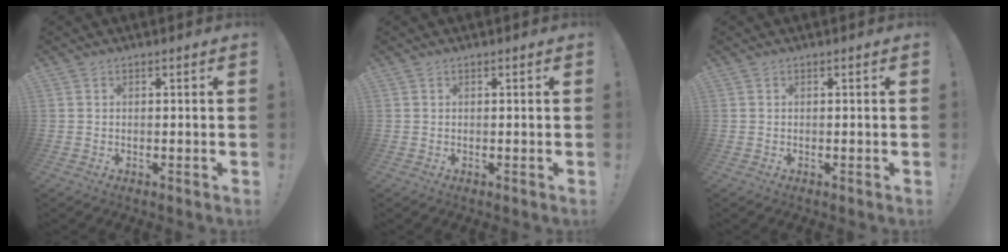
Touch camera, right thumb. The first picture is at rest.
{"total": 0.0}
{"total": 0.0}